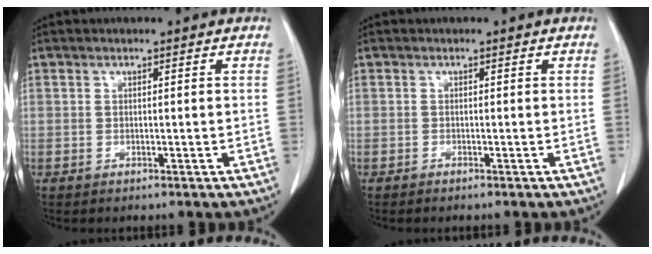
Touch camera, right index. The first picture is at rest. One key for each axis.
{"total": 0.0}